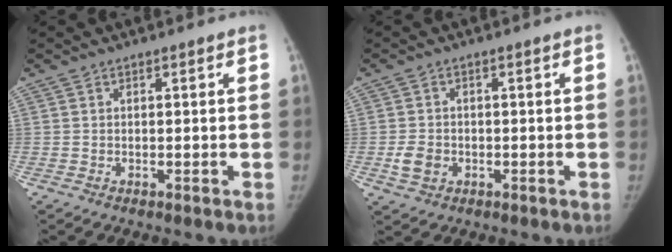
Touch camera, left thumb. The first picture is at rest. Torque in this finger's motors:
{"motor_torque": [-0.49, 0.39, 0.08, -0.28, 0.02]}